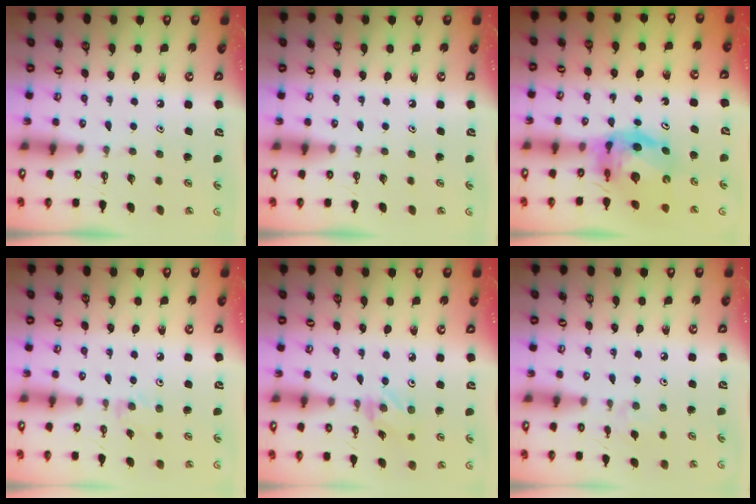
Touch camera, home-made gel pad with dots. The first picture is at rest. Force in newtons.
{"total": 0.0}
{"total": 9.5, "press": 9.4, "slide": 1.4}
{"total": 2.3, "press": 2.3, "slide": 0.4}
{"total": 2.1, "press": 2.1, "slide": 0.3}
{"total": 2.4, "press": 2.4, "slide": 0.4}